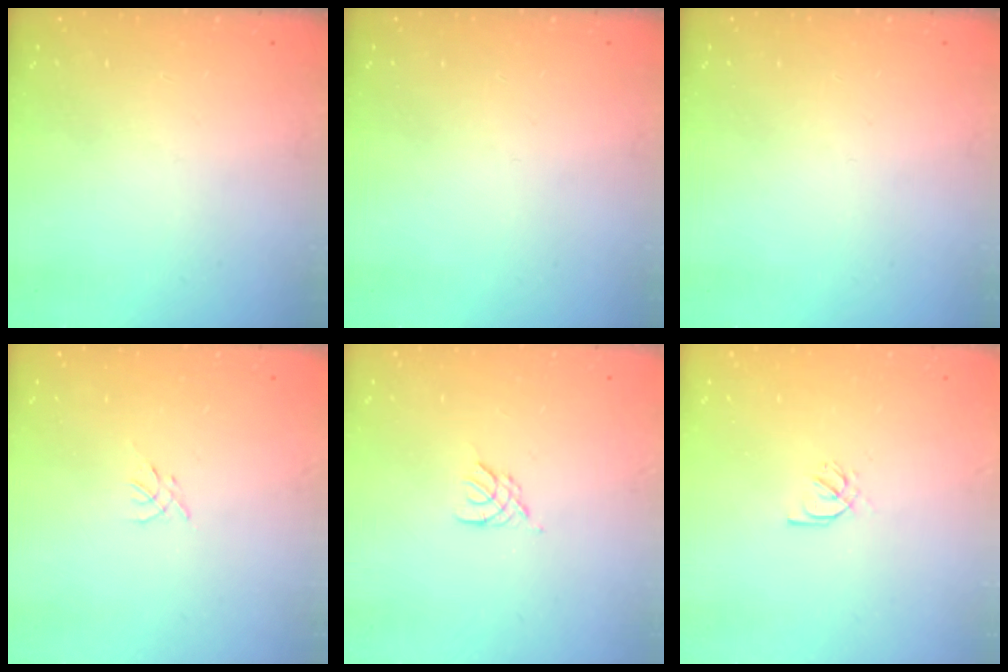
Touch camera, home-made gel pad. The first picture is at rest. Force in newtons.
{"total": 0.0}
{"total": 0.0}
{"total": 0.0}
{"total": 2.4, "press": 2.3, "slide": 0.5}
{"total": 2.1, "press": 2.1, "slide": 0.2}